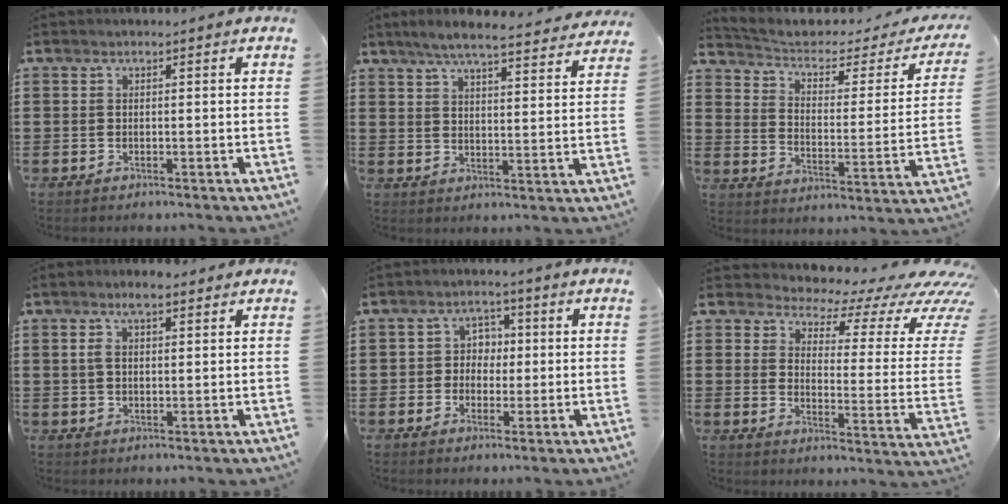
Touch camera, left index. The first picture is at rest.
{"total": 5.9, "force": [5.2, 0.0, 2.7], "torque": [-0.071, -0.026, 0.090]}
{"total": 3.4, "force": [2.3, 1.2, 2.2], "torque": [-0.060, -0.024, 0.031]}
{"total": 4.1, "force": [2.1, 1.3, 3.3], "torque": [-0.070, 0.006, 0.035]}
{"total": 3.6, "force": [-0.3, 3.3, 1.4], "torque": [-0.043, 0.011, -0.013]}
{"total": 4.5, "force": [3.6, 1.5, 2.1], "torque": [-0.042, -0.049, 0.053]}